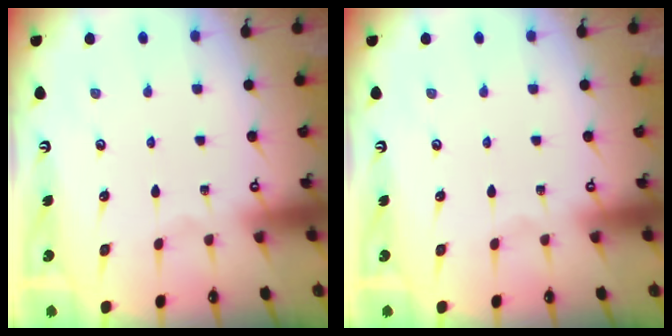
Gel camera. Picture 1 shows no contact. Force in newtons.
{"total": 0.0}